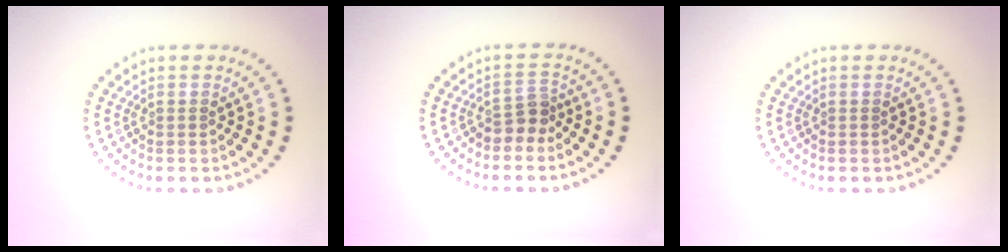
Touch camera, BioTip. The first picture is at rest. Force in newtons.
{"total": 2.2, "press": 1.7, "slide": 1.4}
{"total": 0.0}